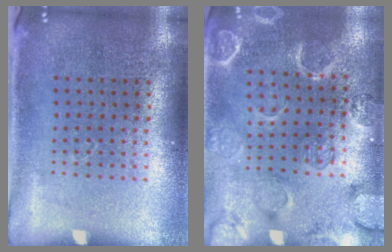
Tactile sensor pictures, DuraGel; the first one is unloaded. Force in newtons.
{"total": 2.3, "press": 2.3, "slide": 0.4}